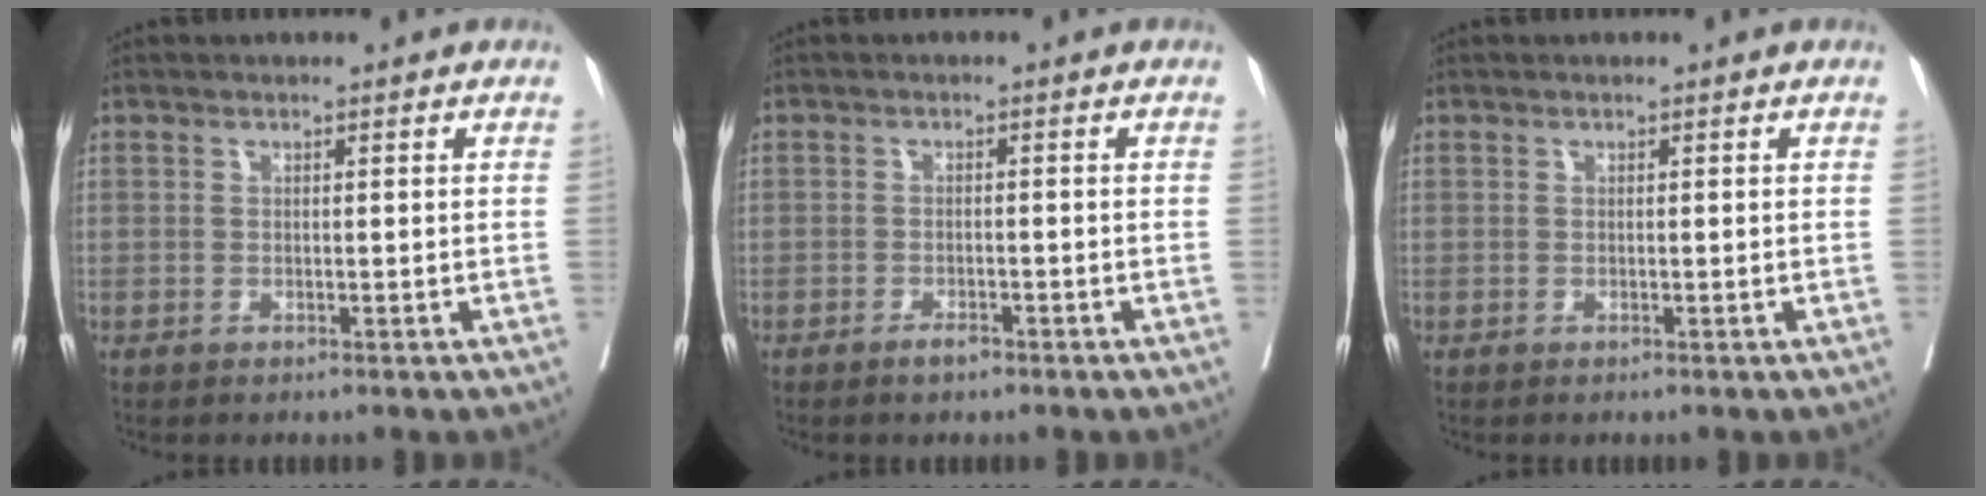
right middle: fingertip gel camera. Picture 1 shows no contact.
{"total": 1.6, "force": [-1.3, 0.5, 0.9], "torque": [-0.017, 0.000, -0.019]}
{"total": 0.0}